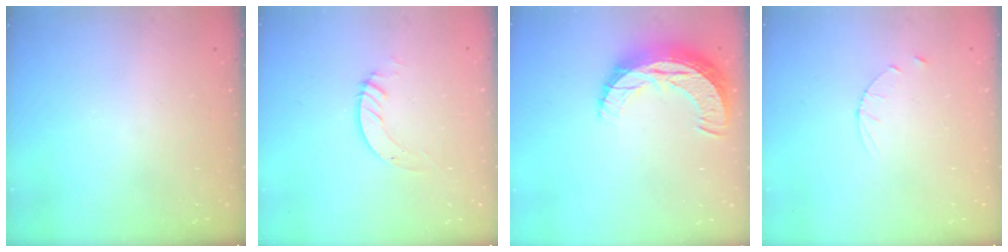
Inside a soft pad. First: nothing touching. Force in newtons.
{"total": 3.7, "press": 3.7, "slide": 0.2}
{"total": 10.9, "press": 10.9, "slide": 0.7}
{"total": 3.0, "press": 2.9, "slide": 0.4}